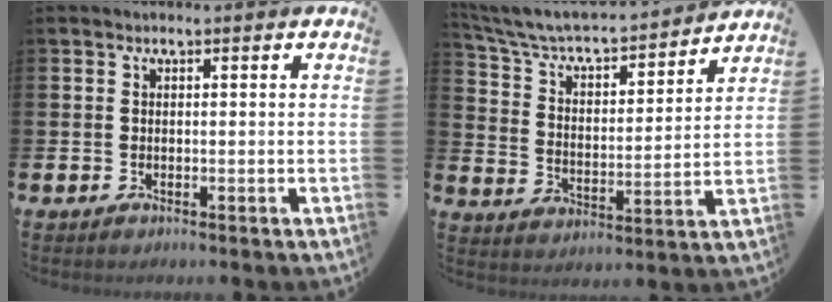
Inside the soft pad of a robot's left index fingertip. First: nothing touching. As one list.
[{"total": 6.4, "force": [5.8, 1.6, 2.1], "torque": [-0.074, -0.046, 0.094]}]